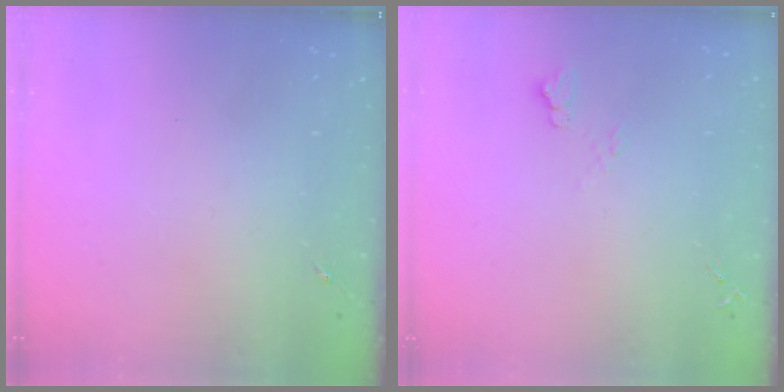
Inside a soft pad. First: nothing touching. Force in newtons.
{"total": 5.8, "press": 5.8, "slide": 0.8}